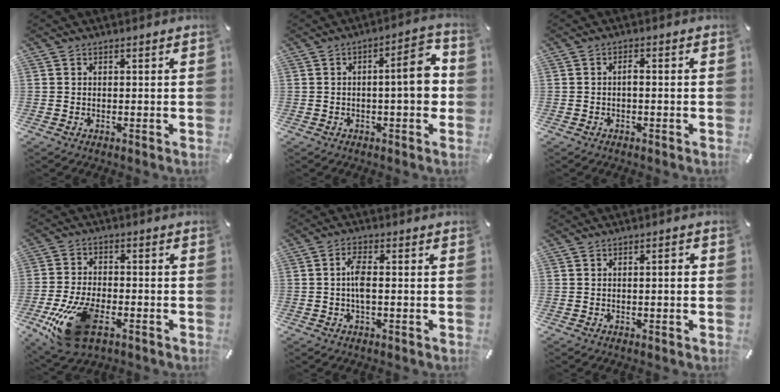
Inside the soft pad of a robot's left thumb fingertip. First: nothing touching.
{"total": 10.1, "force": [-0.4, 3.5, 9.4], "torque": [-0.112, 0.001, -0.014]}
{"total": 1.7, "force": [-0.6, 0.5, 1.5], "torque": [-0.028, 0.004, -0.011]}
{"total": 15.5, "force": [-6.7, 8.2, 11.3], "torque": [-0.235, 0.018, -0.111]}
{"total": 4.5, "force": [-0.5, 1.5, 4.3], "torque": [-0.086, 0.002, -0.012]}
{"total": 1.8, "force": [-0.2, 0.4, 1.8], "torque": [-0.031, 0.005, -0.005]}